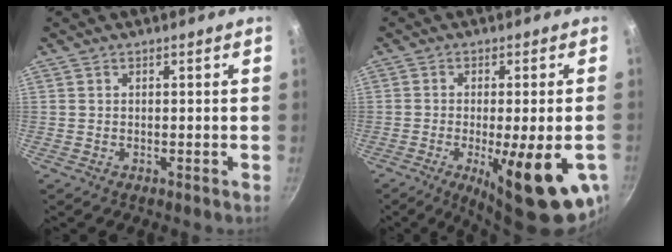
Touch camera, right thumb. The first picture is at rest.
{"total": 17.4, "force": [-5.8, 4.2, 15.9], "torque": [-0.199, -0.008, -0.074]}